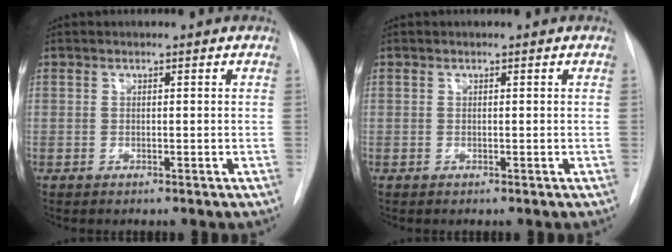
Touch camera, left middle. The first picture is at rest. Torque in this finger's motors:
{"motor_torque": [0.44, -0.55, -0.10, -0.03]}